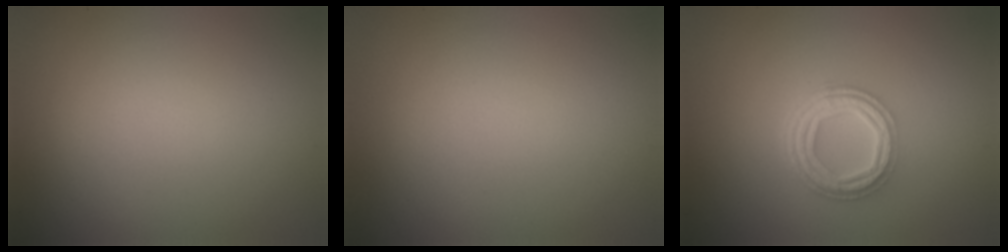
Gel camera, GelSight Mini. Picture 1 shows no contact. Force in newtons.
{"total": 0.0}
{"total": 5.0, "press": 3.5, "slide": 3.5}